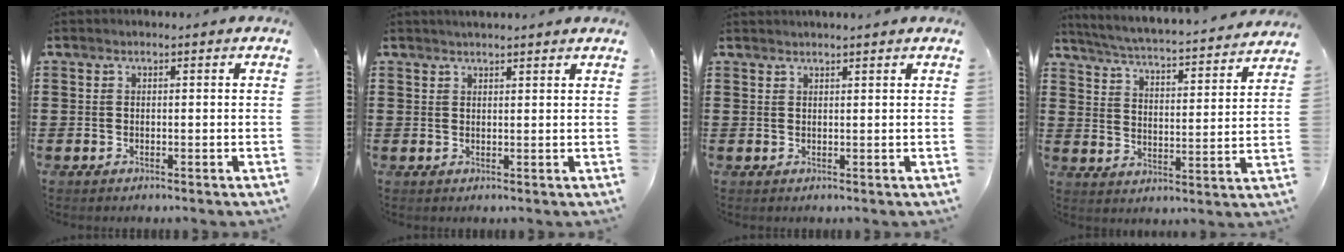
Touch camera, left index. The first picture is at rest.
{"total": 1.4, "force": [1.4, 0.0, 0.3], "torque": [-0.008, 0.003, 0.028]}
{"total": 1.2, "force": [1.2, -0.2, 0.3], "torque": [-0.005, -0.002, 0.023]}
{"total": 4.0, "force": [3.7, -0.6, 1.1], "torque": [-0.042, -0.035, 0.054]}